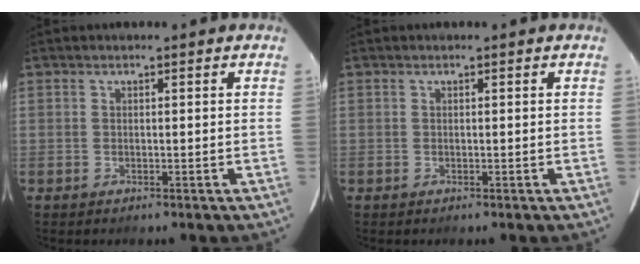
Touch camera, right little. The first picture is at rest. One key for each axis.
{"total": 0.0}